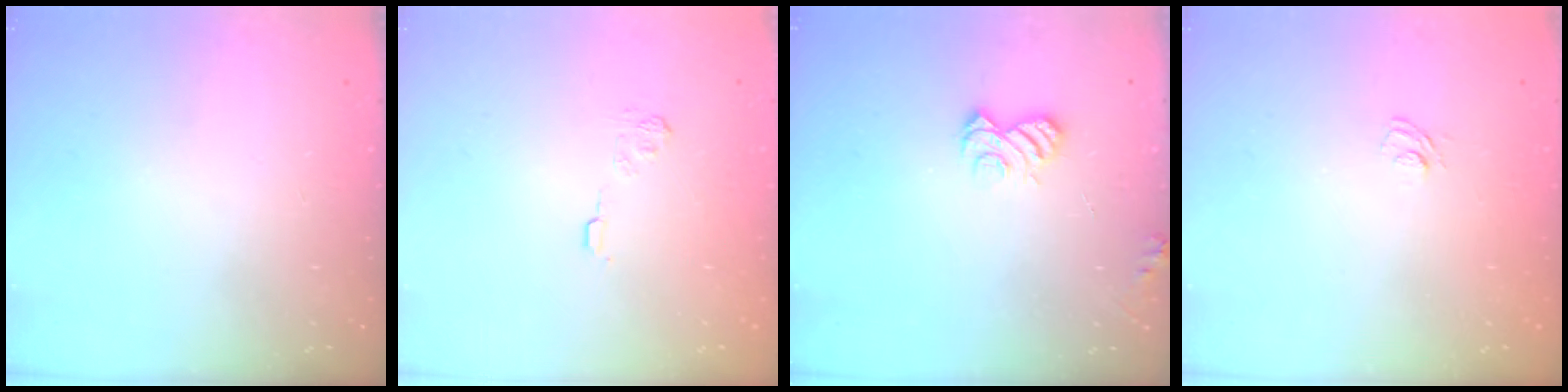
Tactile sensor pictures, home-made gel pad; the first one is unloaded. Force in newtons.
{"total": 7.0, "press": 6.9, "slide": 1.4}
{"total": 5.6, "press": 5.6, "slide": 0.4}
{"total": 5.4, "press": 5.3, "slide": 1.2}